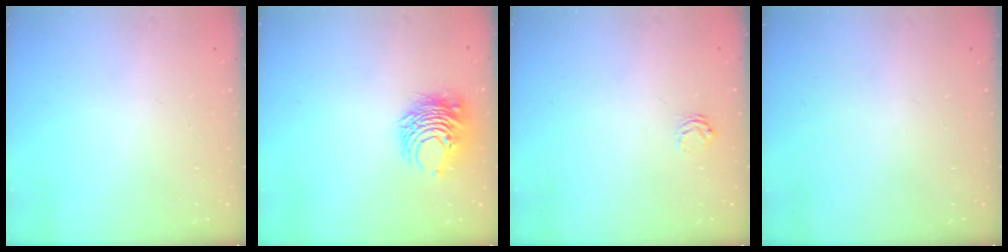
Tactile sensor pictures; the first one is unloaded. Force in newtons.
{"total": 8.4, "press": 8.4, "slide": 0.8}
{"total": 2.5, "press": 2.5, "slide": 0.2}
{"total": 0.0}